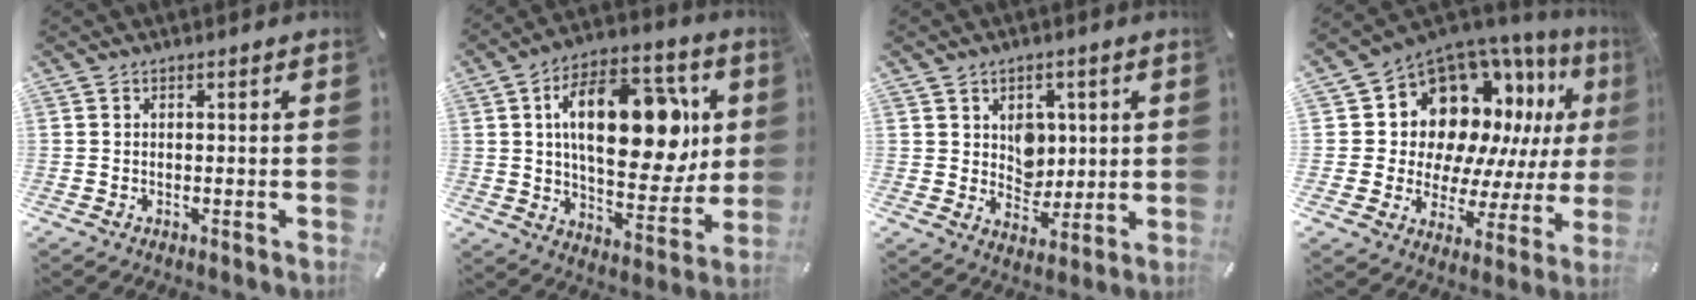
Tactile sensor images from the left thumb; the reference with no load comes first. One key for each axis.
{"total": 24.1, "fx": 6.2, "fy": 13.2, "fz": 19.1, "tx": -0.291, "ty": -0.015, "tz": 0.099}
{"total": 7.3, "fx": 2.2, "fy": 6.4, "fz": 2.8, "tx": -0.027, "ty": -0.011, "tz": 0.036}
{"total": 15.4, "fx": 7.6, "fy": 11.6, "fz": 6.6, "tx": -0.100, "ty": -0.084, "tz": 0.148}